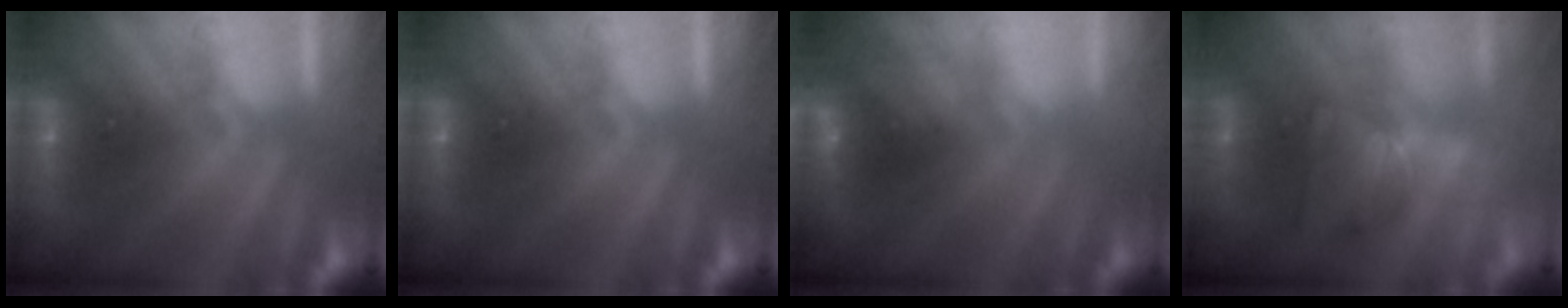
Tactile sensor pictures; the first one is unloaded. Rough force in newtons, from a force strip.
{"total": 0.0}
{"total": 2.9}
{"total": 2.9}